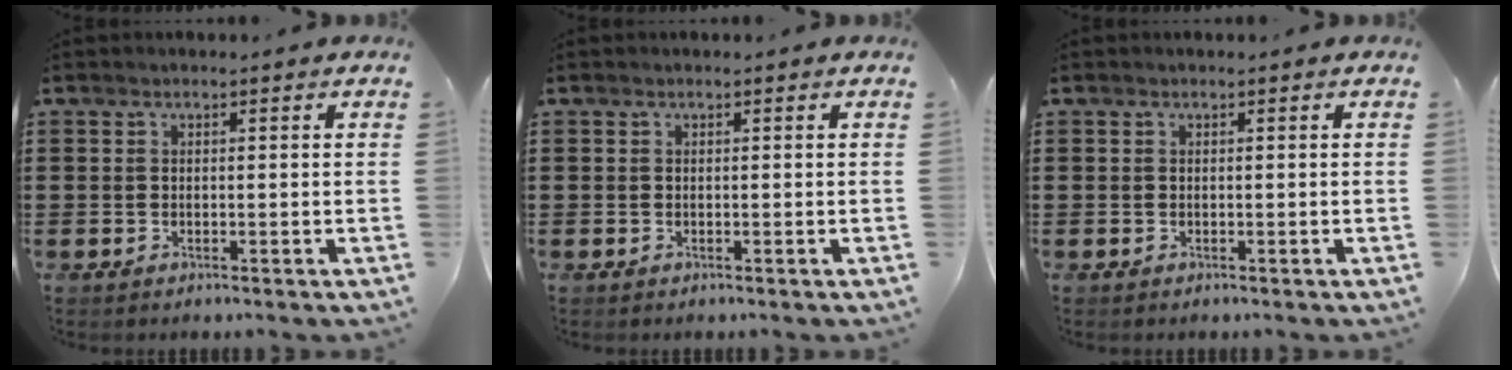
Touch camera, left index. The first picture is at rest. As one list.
[{"total": 0.0}, {"total": 0.0}]